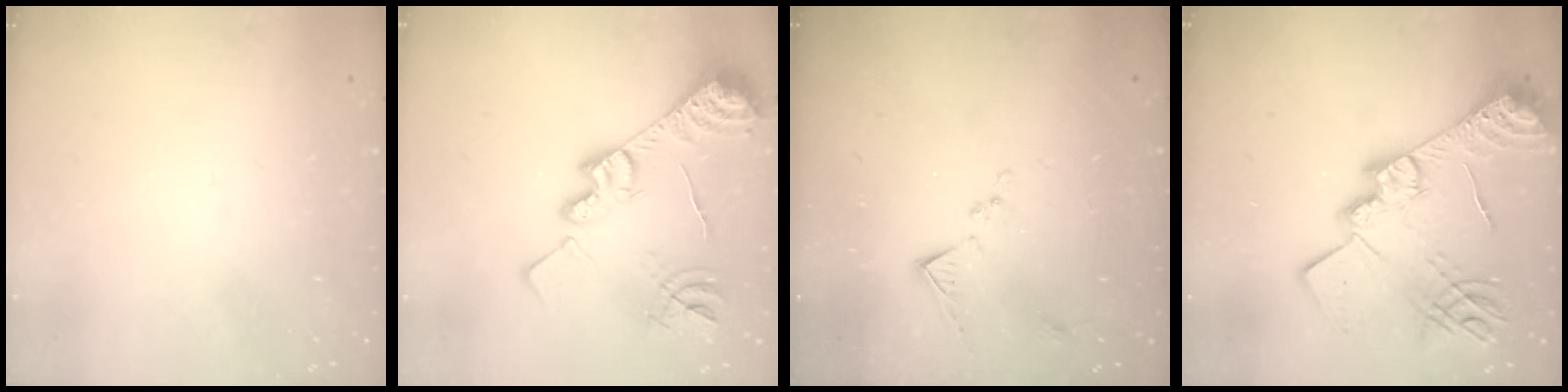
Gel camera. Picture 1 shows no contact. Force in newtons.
{"total": 20.4, "press": 20.4, "slide": 1.3}
{"total": 8.5, "press": 8.5, "slide": 0.3}
{"total": 24.3, "press": 24.2, "slide": 2.0}